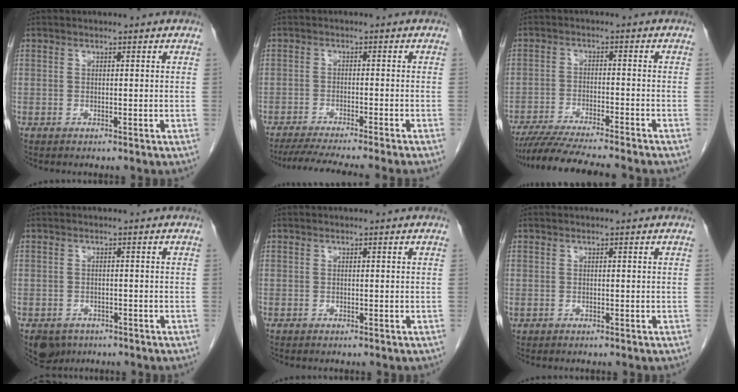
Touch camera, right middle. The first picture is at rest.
{"total": 11.6, "force": [-10.1, -1.3, 5.6], "torque": [-0.057, -0.023, -0.150]}
{"total": 12.3, "force": [-10.8, -0.3, 5.9], "torque": [-0.078, -0.021, -0.168]}
{"total": 4.5, "force": [-3.0, 3.1, 1.1], "torque": [-0.015, 0.000, -0.044]}
{"total": 0.0}
{"total": 0.0}